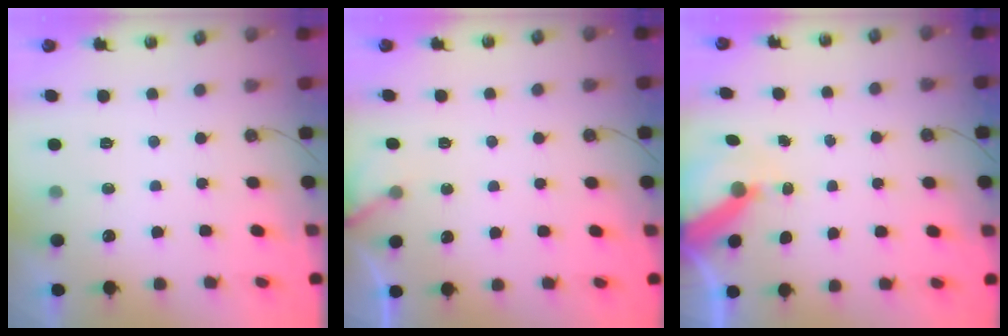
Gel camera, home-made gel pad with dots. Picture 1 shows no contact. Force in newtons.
{"total": 3.0, "press": 3.0, "slide": 0.3}
{"total": 8.3, "press": 8.2, "slide": 0.7}